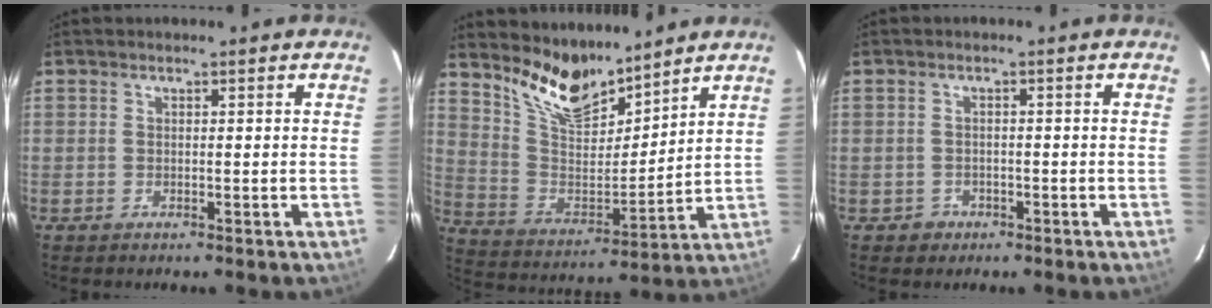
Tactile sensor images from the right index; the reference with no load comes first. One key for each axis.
{"total": 12.8, "fx": 10.9, "fy": 4.0, "fz": 5.5, "tx": -0.119, "ty": -0.009, "tz": 0.213}
{"total": 2.5, "fx": -1.1, "fy": 2.2, "fz": 0.2, "tx": -0.009, "ty": 0.006, "tz": -0.013}